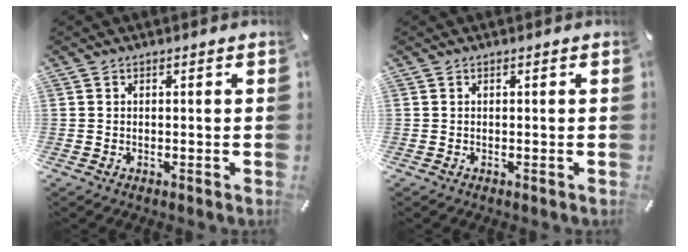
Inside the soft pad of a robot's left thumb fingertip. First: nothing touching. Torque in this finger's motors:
{"motor_torque": [0.00, -0.01, 0.02, -0.02, -0.01]}